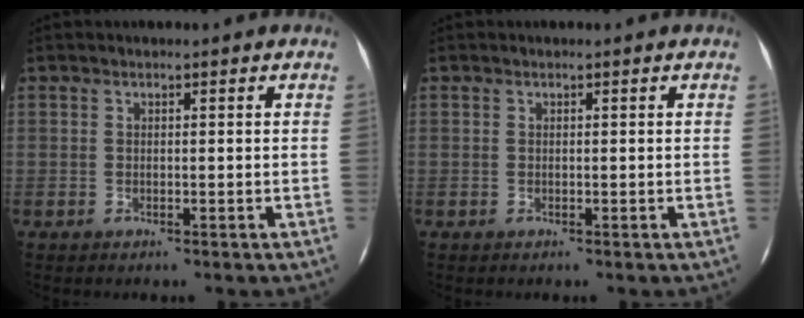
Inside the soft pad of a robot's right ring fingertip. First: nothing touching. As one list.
[{"total": 0.0}]